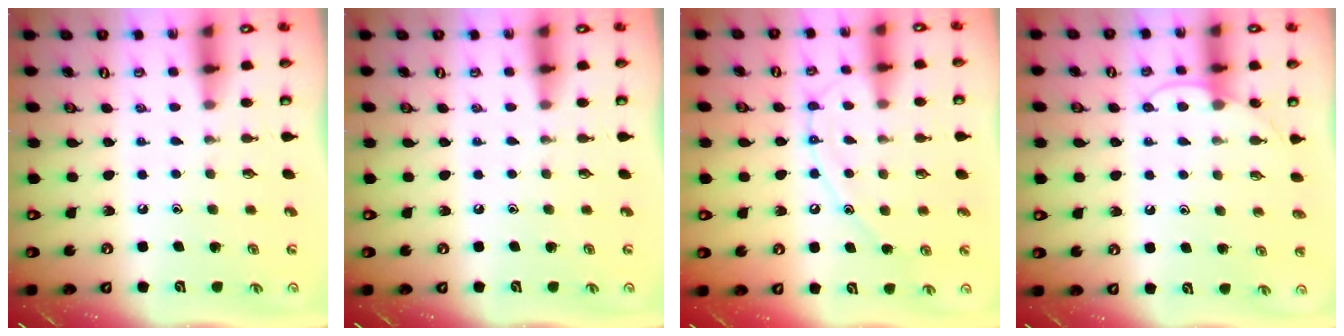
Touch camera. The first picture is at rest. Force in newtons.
{"total": 0.0}
{"total": 10.3, "press": 10.3, "slide": 0.8}
{"total": 6.6, "press": 6.6, "slide": 0.6}